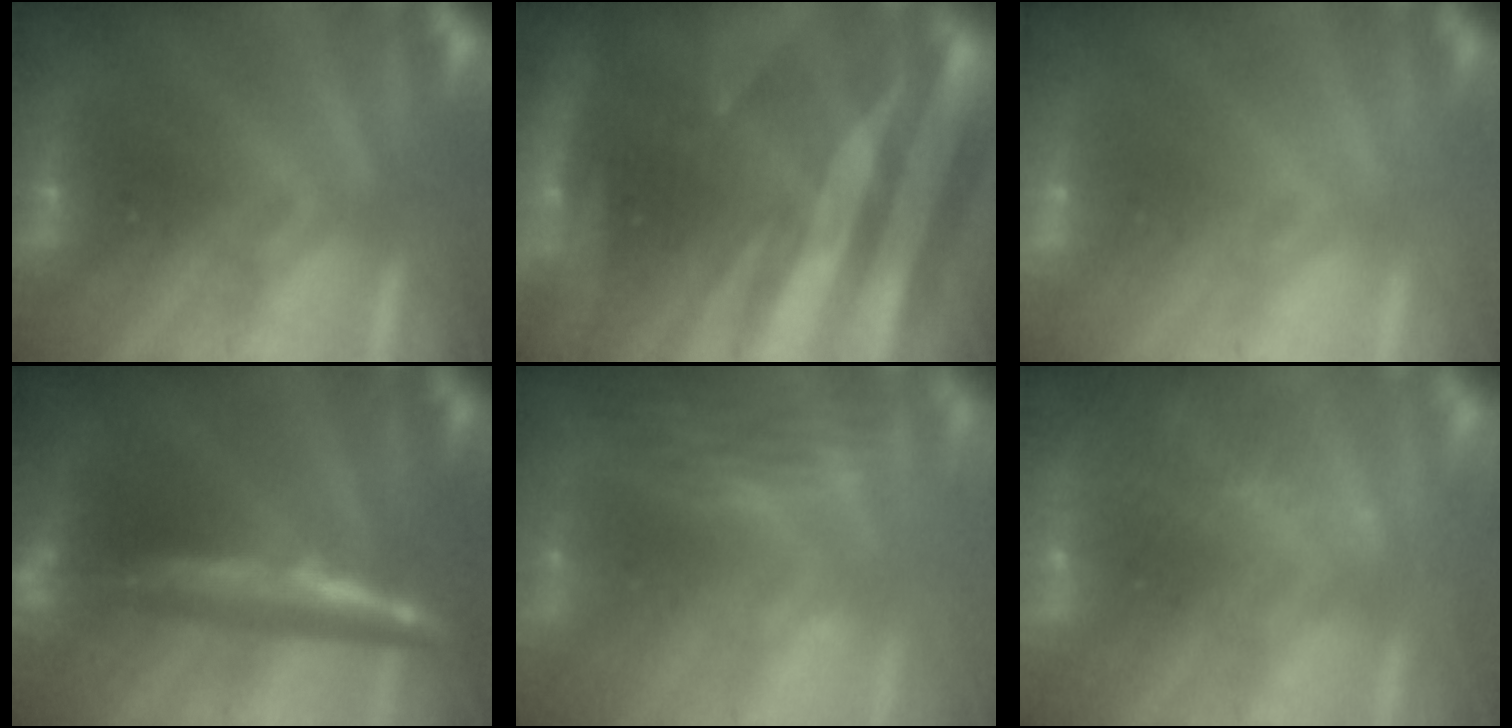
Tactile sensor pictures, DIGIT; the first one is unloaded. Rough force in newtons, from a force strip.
{"total": 3.0}
{"total": 1.5}
{"total": 2.9}
{"total": 3.2}
{"total": 3.3}